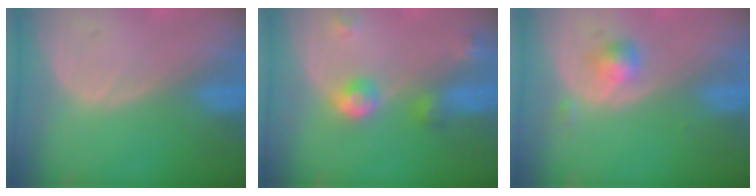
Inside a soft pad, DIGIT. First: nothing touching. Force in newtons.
{"total": 4.8, "press": 4.4, "slide": 2.0}
{"total": 2.4, "press": 2.4, "slide": 0.2}